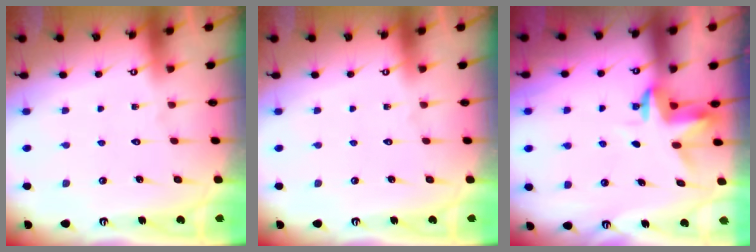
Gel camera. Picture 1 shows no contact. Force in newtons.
{"total": 0.0}
{"total": 3.5, "press": 3.5, "slide": 0.2}